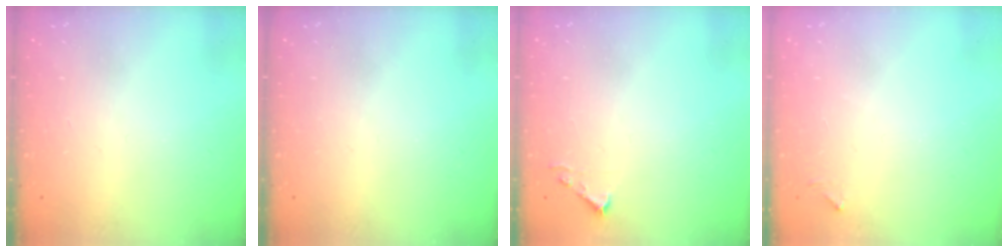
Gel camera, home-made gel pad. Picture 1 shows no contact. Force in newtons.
{"total": 0.0}
{"total": 3.7, "press": 3.7, "slide": 0.5}
{"total": 6.0, "press": 6.0, "slide": 0.3}